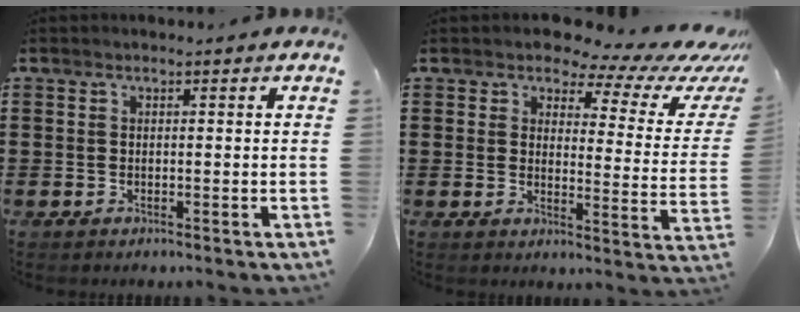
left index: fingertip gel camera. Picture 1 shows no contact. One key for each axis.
{"total": 5.4, "fx": 4.4, "fy": 1.9, "fz": 2.4, "tx": -0.049, "ty": -0.028, "tz": 0.068}